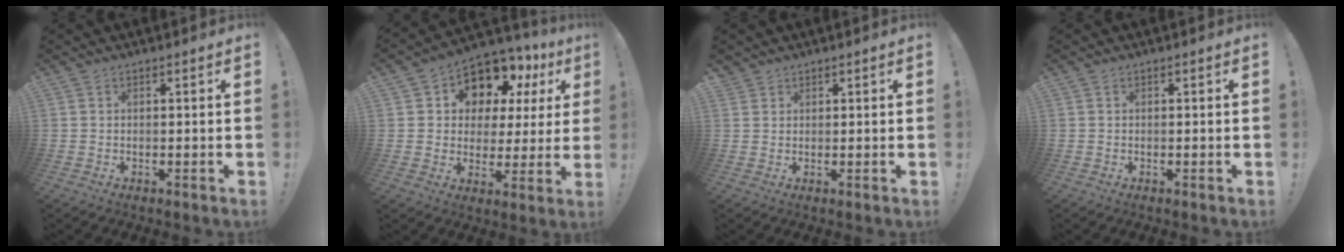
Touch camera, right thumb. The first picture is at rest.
{"total": 10.0, "force": [6.4, 6.8, 3.6], "torque": [-0.054, -0.063, 0.121]}
{"total": 1.7, "force": [1.5, 0.8, 0.1], "torque": [0.003, -0.009, 0.027]}
{"total": 0.0}